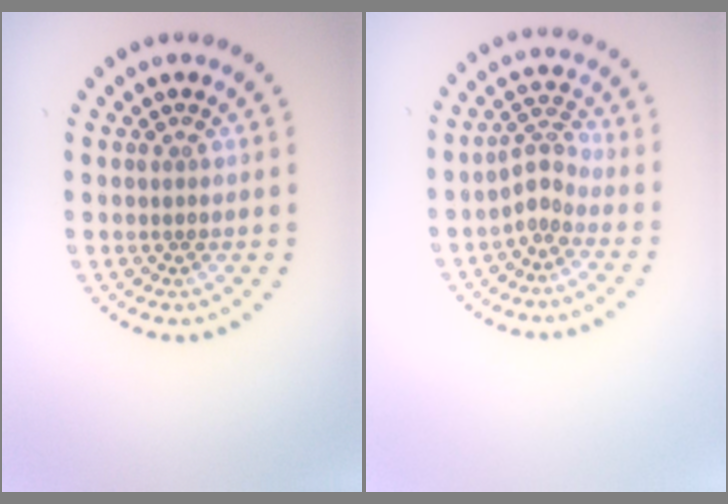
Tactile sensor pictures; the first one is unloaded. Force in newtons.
{"total": 2.3, "press": 1.6, "slide": 1.6}